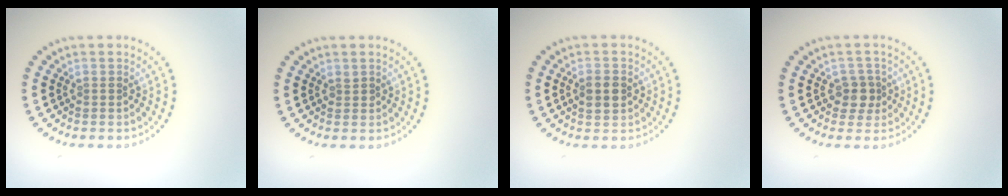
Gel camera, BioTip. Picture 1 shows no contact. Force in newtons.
{"total": 0.6, "press": 0.4, "slide": 0.4}
{"total": 2.6, "press": 2.6, "slide": 0.1}
{"total": 2.0, "press": 1.7, "slide": 1.1}